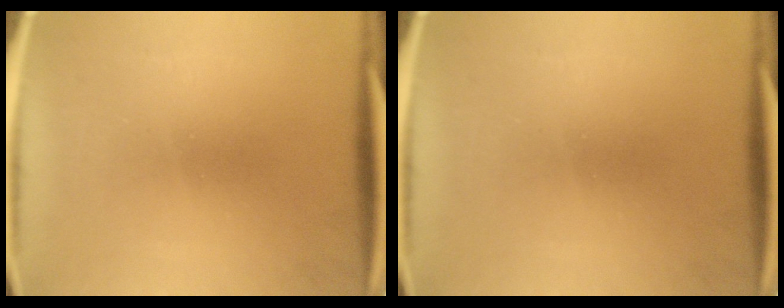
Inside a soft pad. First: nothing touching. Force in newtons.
{"total": 0.0}